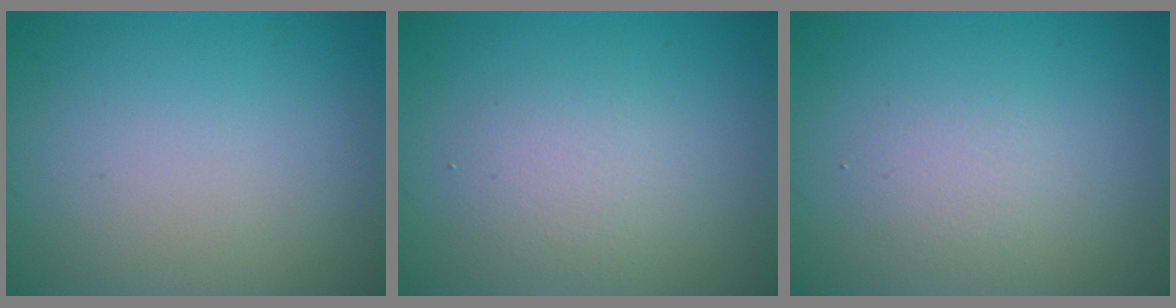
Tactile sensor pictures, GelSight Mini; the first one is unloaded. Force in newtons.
{"total": 2.3, "press": 2.3, "slide": 0.1}
{"total": 1.6, "press": 1.6, "slide": 0.1}